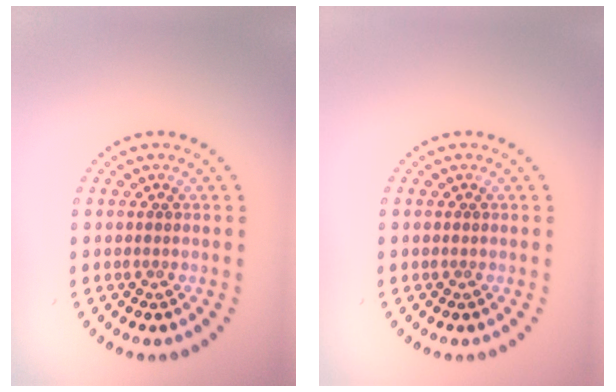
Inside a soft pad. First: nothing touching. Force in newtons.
{"total": 0.0}